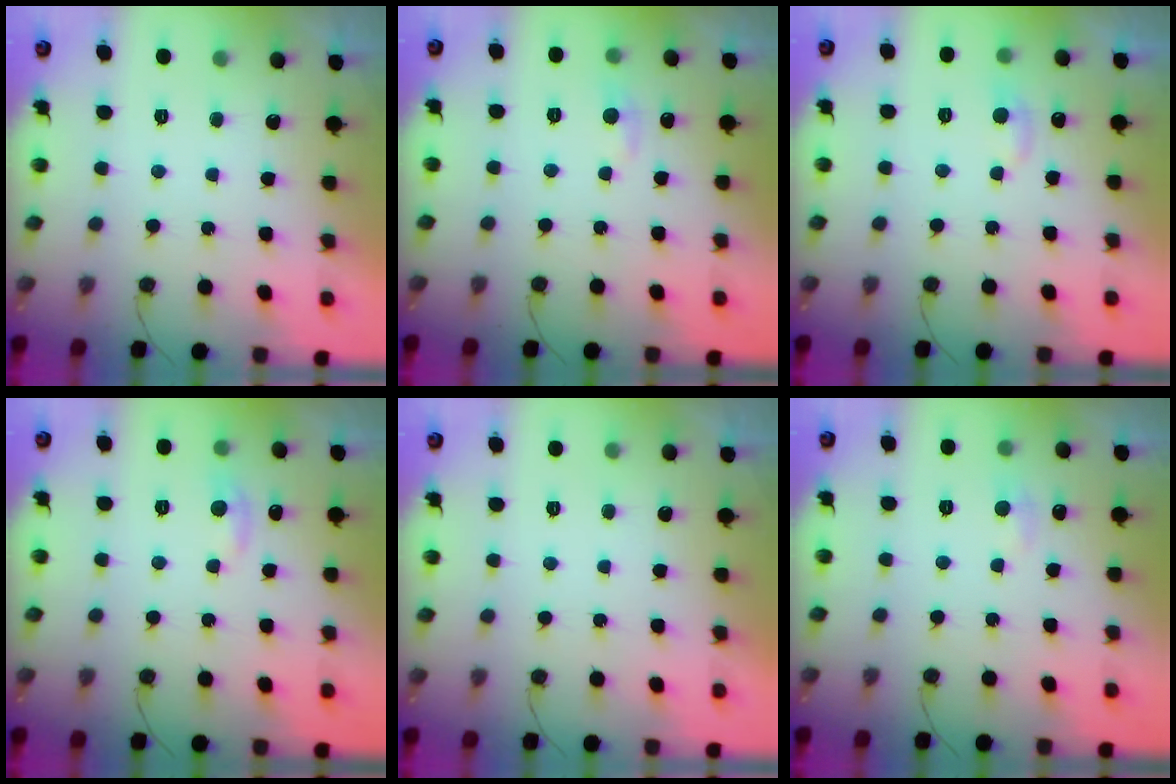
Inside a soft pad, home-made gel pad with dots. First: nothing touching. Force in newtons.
{"total": 5.6, "press": 5.6, "slide": 0.8}
{"total": 4.2, "press": 4.1, "slide": 0.5}
{"total": 5.5, "press": 5.4, "slide": 0.7}
{"total": 0.0}
{"total": 5.6, "press": 5.5, "slide": 0.7}